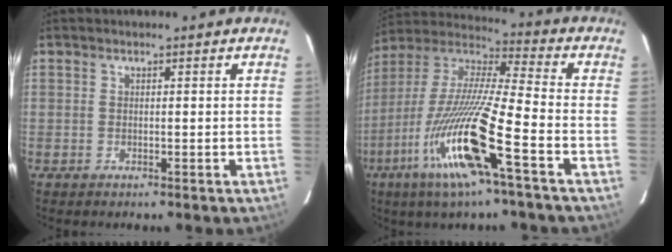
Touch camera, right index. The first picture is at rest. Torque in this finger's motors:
{"motor_torque": [2.07, -0.07, 1.05, 0.21]}